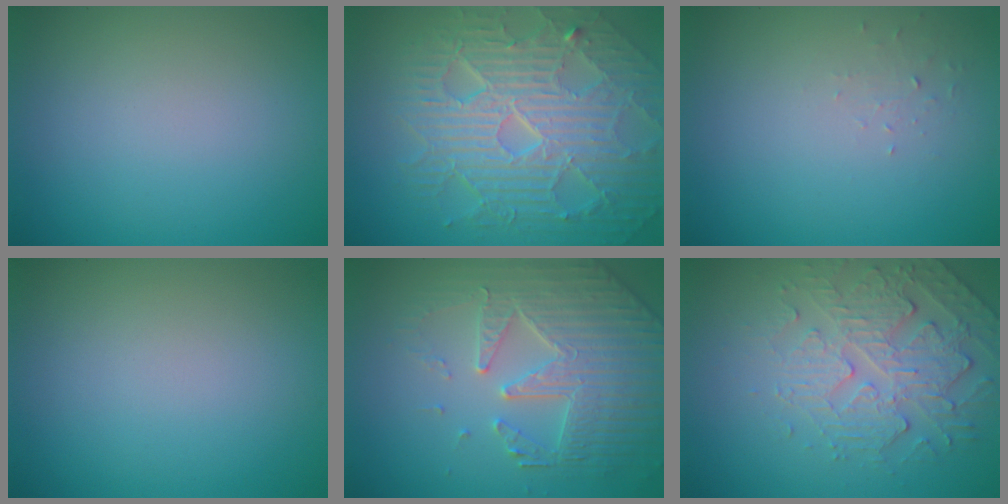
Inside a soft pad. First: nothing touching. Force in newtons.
{"total": 10.2, "press": 6.6, "slide": 7.7}
{"total": 0.6, "press": 0.3, "slide": 0.6}
{"total": 0.0}
{"total": 5.1, "press": 4.8, "slide": 1.8}
{"total": 4.9, "press": 3.7, "slide": 3.3}